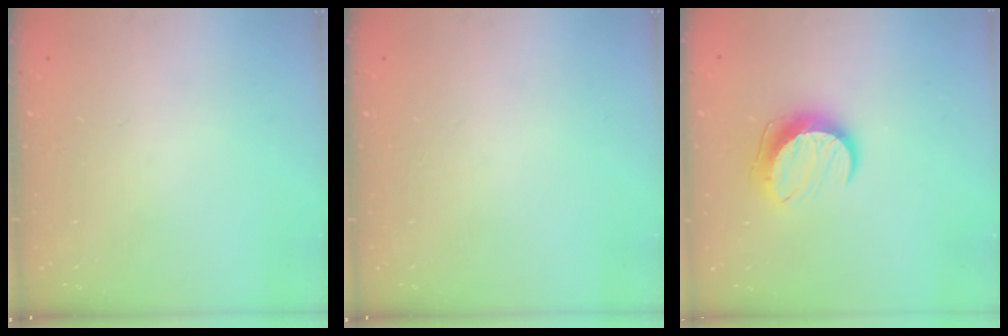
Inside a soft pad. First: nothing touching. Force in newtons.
{"total": 0.0}
{"total": 10.3, "press": 10.3, "slide": 0.1}